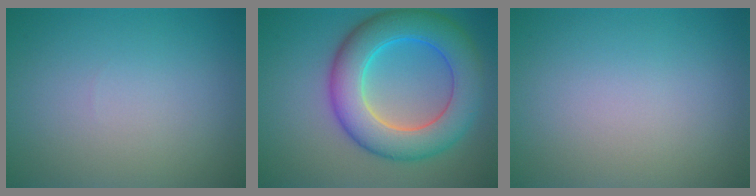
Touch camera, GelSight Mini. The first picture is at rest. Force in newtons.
{"total": 8.8, "press": 8.8, "slide": 0.3}
{"total": 0.0}